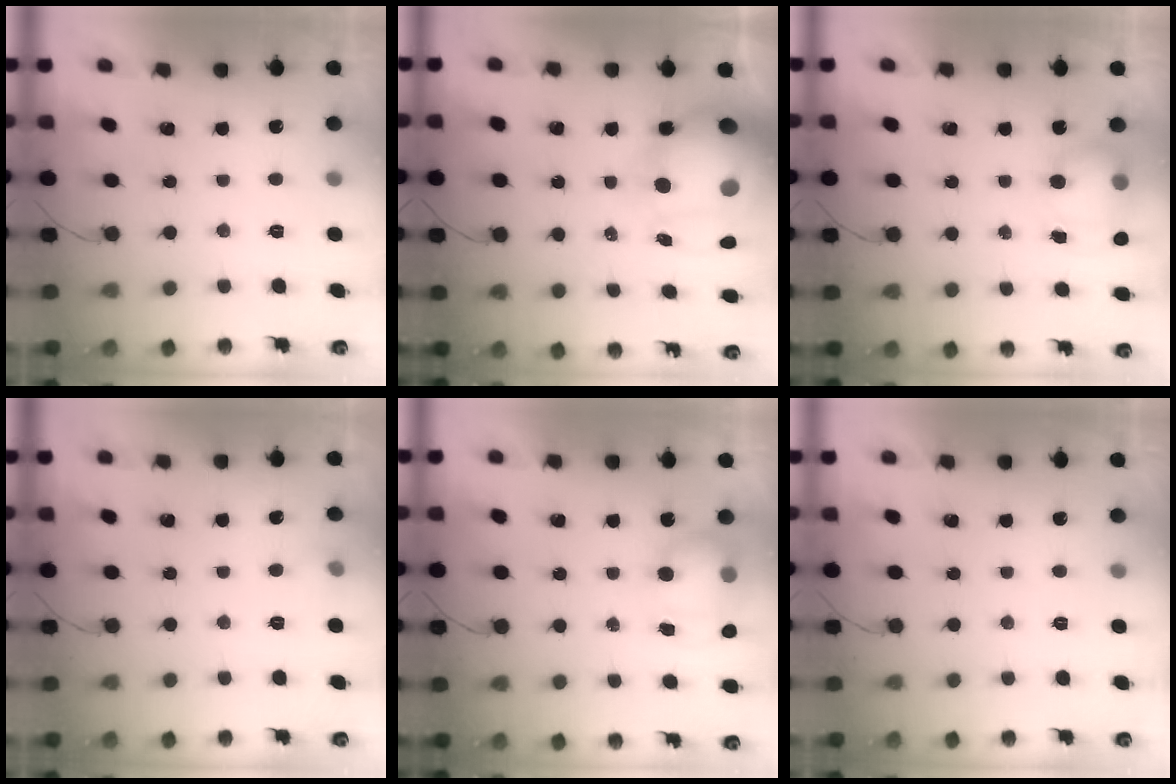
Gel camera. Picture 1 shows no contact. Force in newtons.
{"total": 19.7, "press": 19.2, "slide": 4.4}
{"total": 7.3, "press": 7.2, "slide": 1.0}
{"total": 3.6, "press": 3.3, "slide": 1.4}
{"total": 11.8, "press": 9.3, "slide": 7.3}
{"total": 0.0}